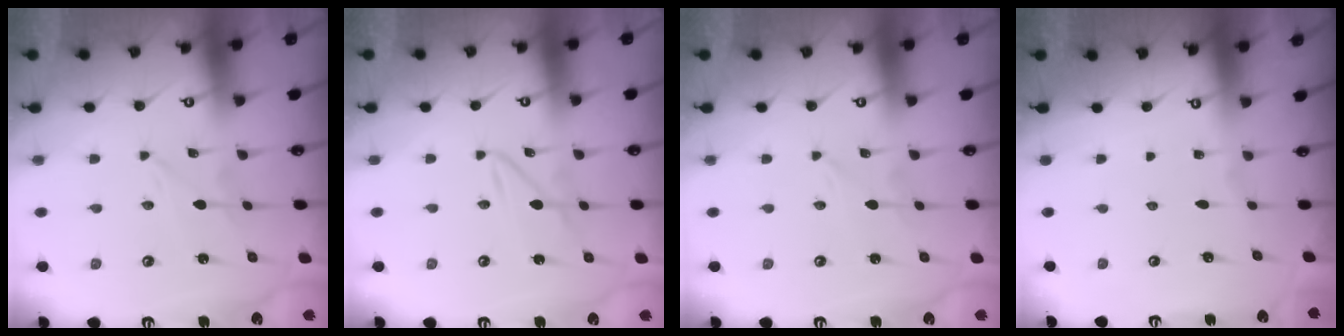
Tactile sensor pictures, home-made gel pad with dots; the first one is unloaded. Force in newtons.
{"total": 2.9, "press": 2.9, "slide": 0.2}
{"total": 0.0}
{"total": 0.0}